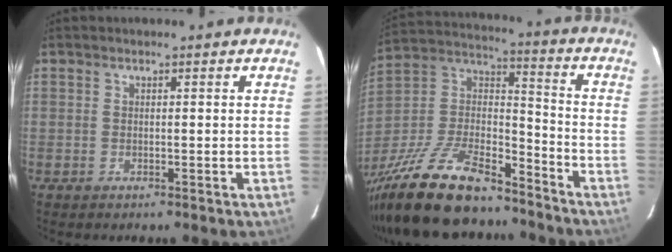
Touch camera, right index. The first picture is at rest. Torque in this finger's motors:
{"motor_torque": [0.99, -1.15, 1.05, 0.21]}